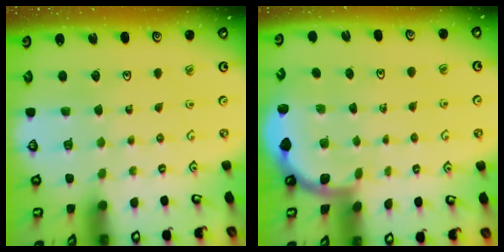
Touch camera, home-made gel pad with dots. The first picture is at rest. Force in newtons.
{"total": 1.7, "press": 1.6, "slide": 0.1}